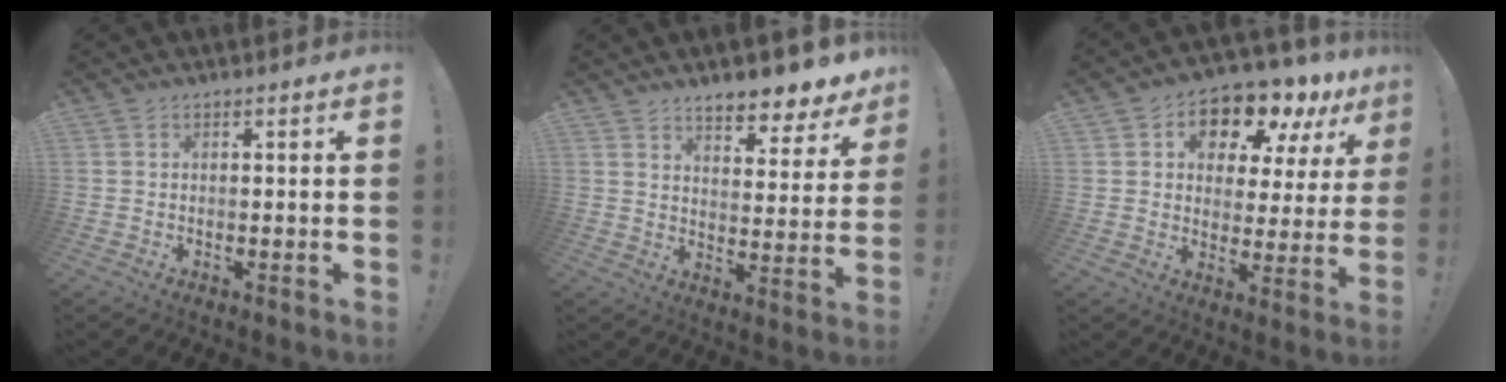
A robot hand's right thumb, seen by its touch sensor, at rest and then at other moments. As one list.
[{"total": 8.5, "force": [7.4, 2.4, 3.5], "torque": [-0.040, -0.068, 0.131]}, {"total": 11.6, "force": [8.8, 6.0, 4.7], "torque": [-0.068, -0.075, 0.153]}]